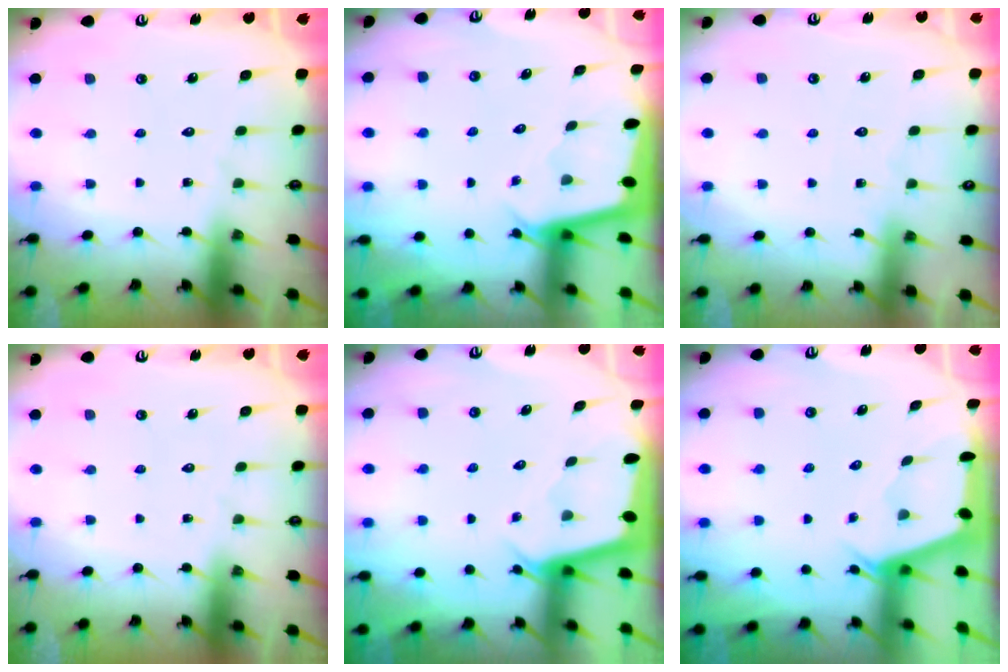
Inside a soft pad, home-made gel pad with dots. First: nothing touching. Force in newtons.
{"total": 1.8, "press": 1.8, "slide": 0.1}
{"total": 5.0, "press": 5.0, "slide": 0.6}
{"total": 0.0}
{"total": 2.0, "press": 2.0, "slide": 0.3}
{"total": 2.0, "press": 2.0, "slide": 0.3}